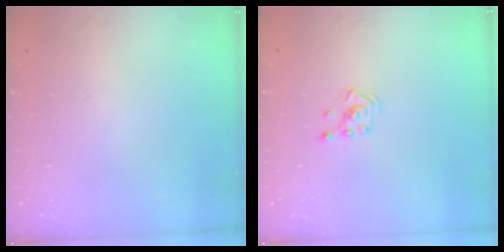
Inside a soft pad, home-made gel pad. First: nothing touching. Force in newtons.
{"total": 2.9, "press": 2.8, "slide": 0.3}